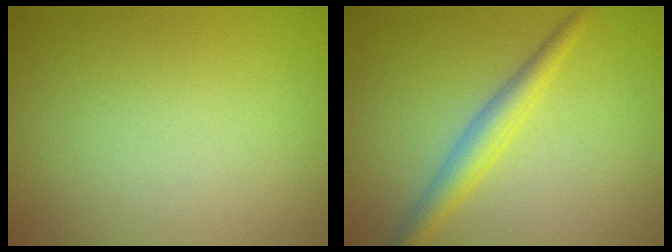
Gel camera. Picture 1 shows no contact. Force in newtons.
{"total": 3.0, "press": 3.0, "slide": 0.0}